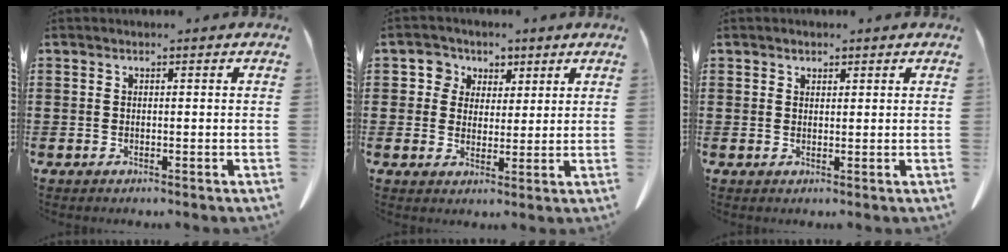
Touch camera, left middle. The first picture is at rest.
{"total": 4.2, "force": [2.0, 3.7, 0.4], "torque": [-0.033, 0.011, 0.035]}
{"total": 1.1, "force": [0.9, 0.5, 0.4], "torque": [-0.002, -0.003, 0.016]}